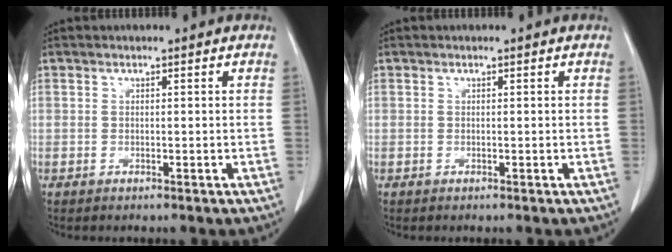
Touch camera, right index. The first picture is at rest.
{"total": 0.0}